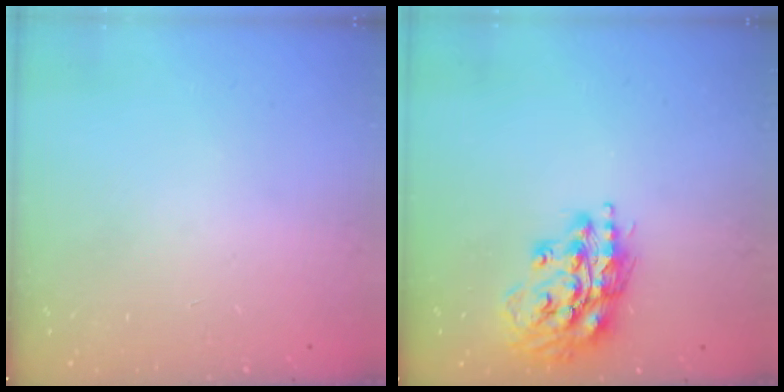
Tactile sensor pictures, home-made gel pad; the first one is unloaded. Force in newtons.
{"total": 15.3, "press": 15.2, "slide": 1.9}